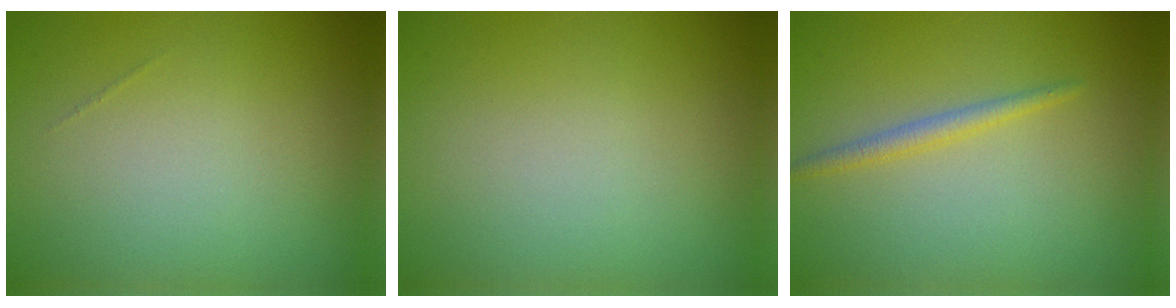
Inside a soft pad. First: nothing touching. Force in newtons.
{"total": 0.0}
{"total": 1.6, "press": 1.6, "slide": 0.1}